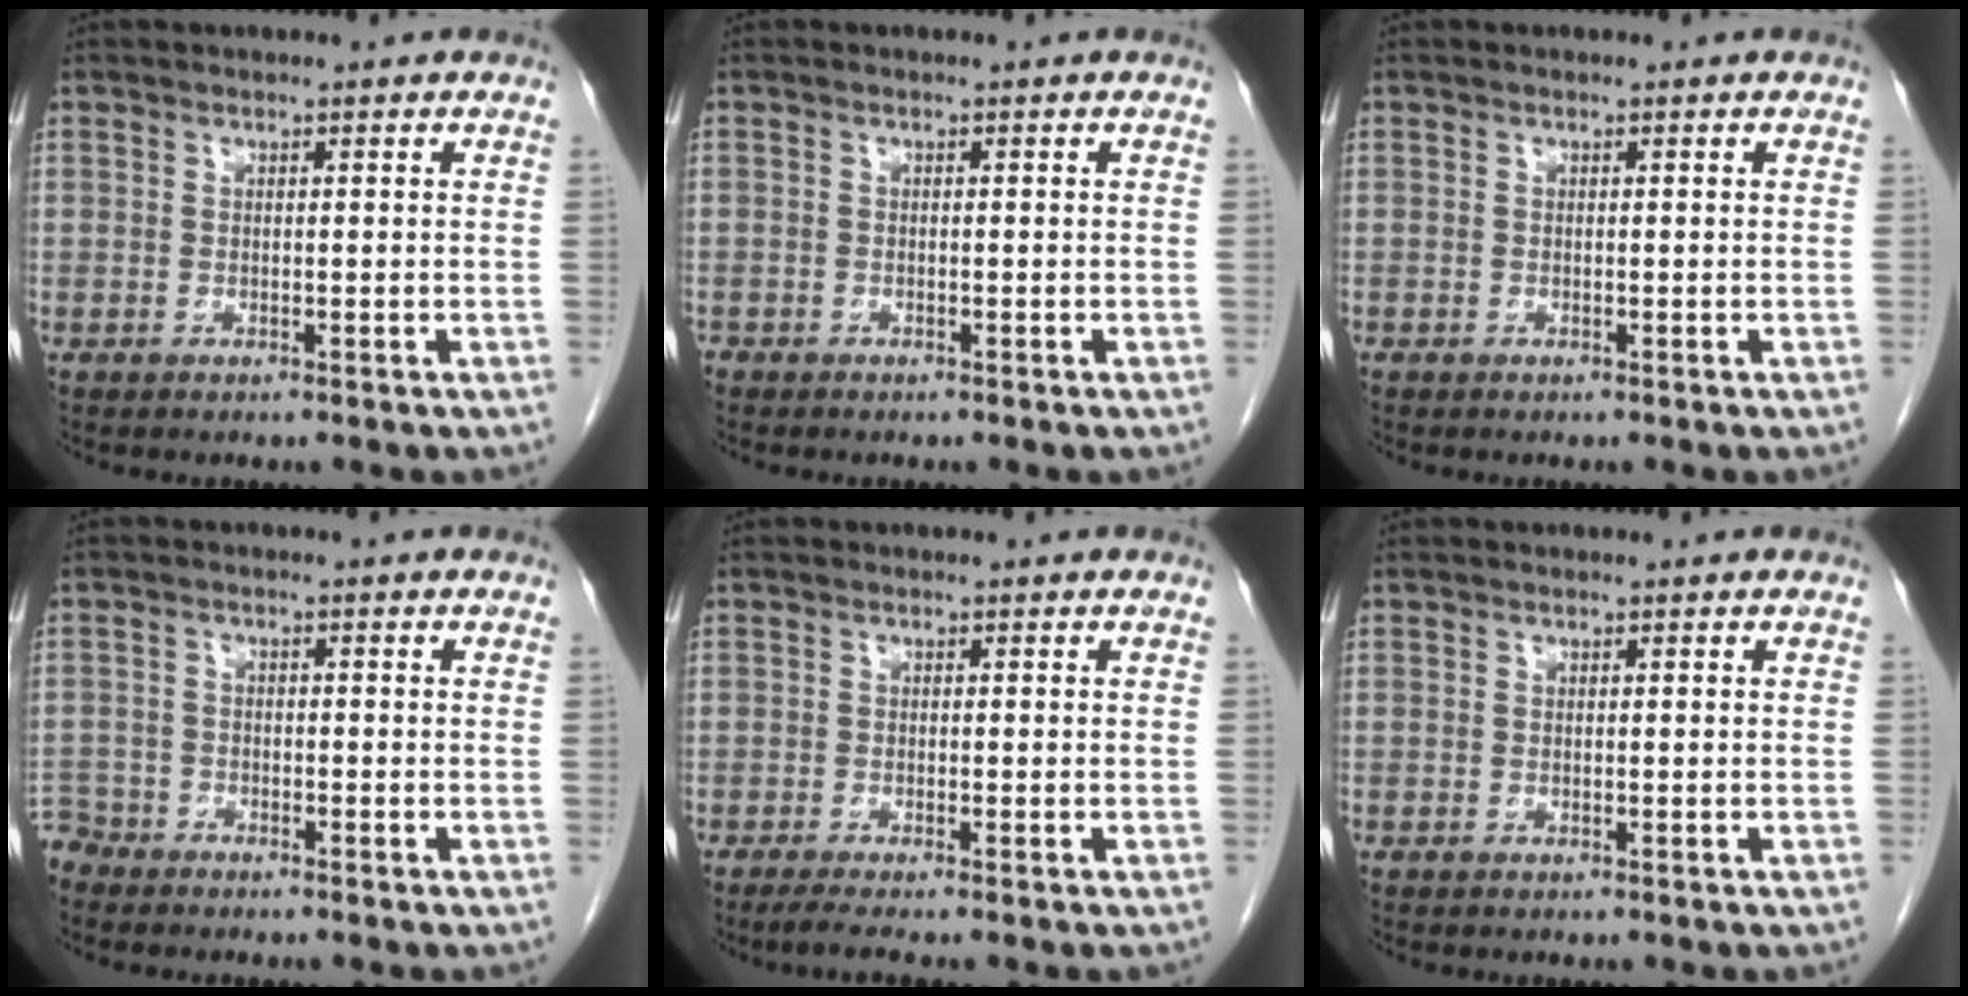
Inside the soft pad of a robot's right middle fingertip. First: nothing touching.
{"total": 1.1, "force": [-1.0, 0.5, 0.3], "torque": [-0.009, -0.001, -0.016]}
{"total": 0.0}
{"total": 3.9, "force": [-3.7, 1.2, -0.5], "torque": [0.011, -0.006, -0.074]}
{"total": 2.8, "force": [-2.2, -0.4, 1.6], "torque": [-0.034, -0.008, -0.042]}
{"total": 0.0}